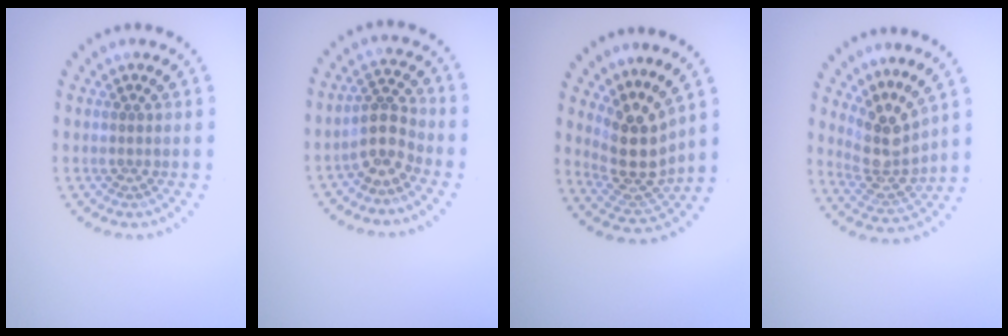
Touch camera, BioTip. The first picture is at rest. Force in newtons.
{"total": 2.8, "press": 2.2, "slide": 1.7}
{"total": 4.5, "press": 3.4, "slide": 3.0}
{"total": 4.0, "press": 2.9, "slide": 2.8}